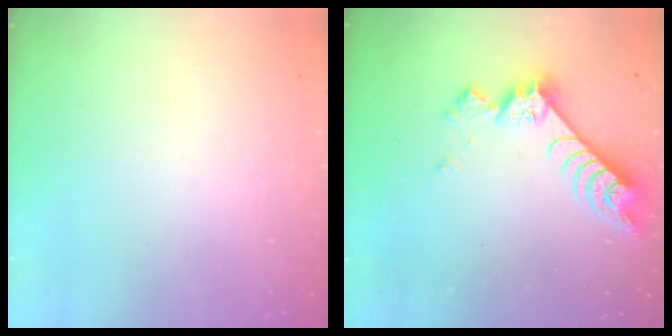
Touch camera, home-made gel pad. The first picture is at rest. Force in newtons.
{"total": 8.7, "press": 8.7, "slide": 0.4}